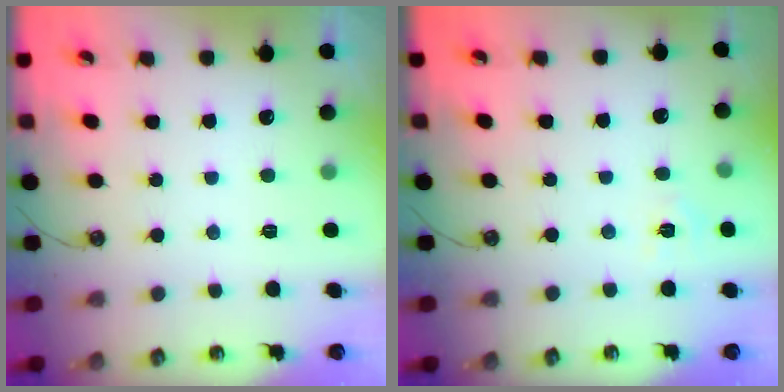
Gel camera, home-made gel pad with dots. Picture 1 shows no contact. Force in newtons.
{"total": 3.1, "press": 3.0, "slide": 0.4}